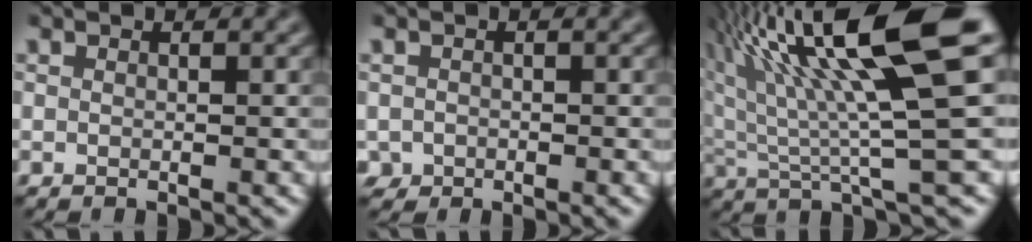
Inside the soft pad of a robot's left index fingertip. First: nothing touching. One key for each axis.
{"total": 1.2, "fx": -0.6, "fy": 1.0, "fz": -0.1, "tx": 0.006, "ty": -0.002, "tz": -0.012}
{"total": 14.5, "fx": 6.1, "fy": 2.8, "fz": 12.9, "tx": -0.224, "ty": 0.019, "tz": 0.110}